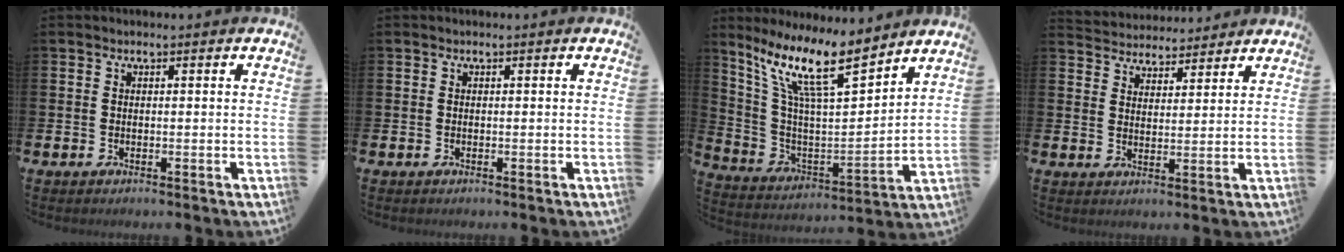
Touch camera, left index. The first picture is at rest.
{"total": 0.0}
{"total": 13.2, "force": [9.7, 3.0, 8.4], "torque": [-0.191, -0.050, 0.168]}
{"total": 4.4, "force": [4.2, 1.0, -0.7], "torque": [-0.012, -0.021, 0.077]}